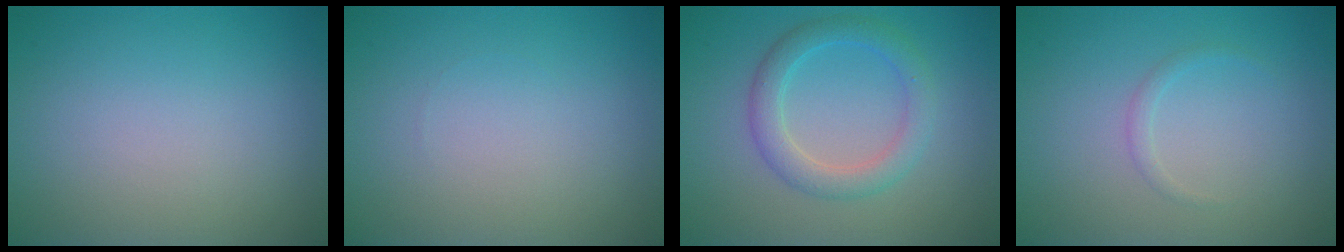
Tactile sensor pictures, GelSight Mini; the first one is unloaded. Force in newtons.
{"total": 0.0}
{"total": 3.2, "press": 3.2, "slide": 0.0}
{"total": 0.8, "press": 0.8, "slide": 0.1}